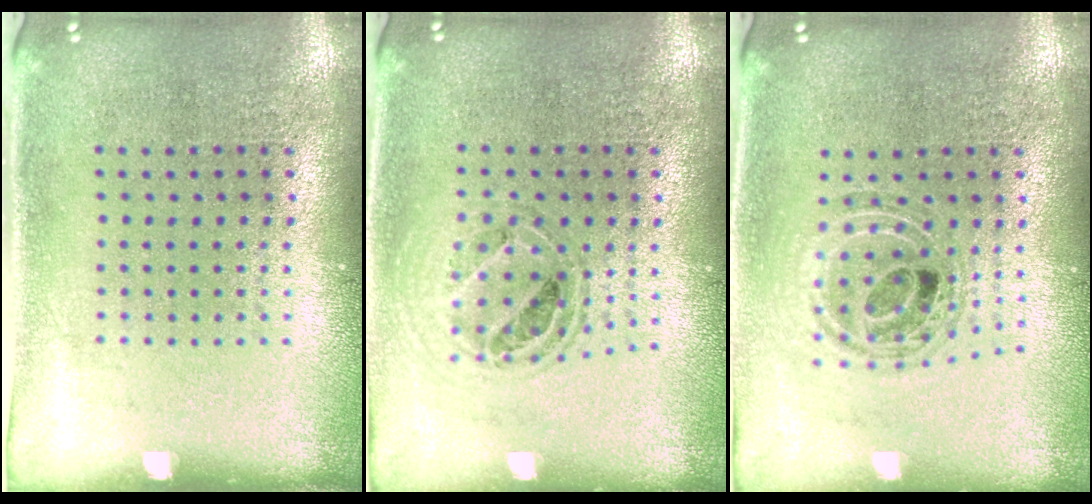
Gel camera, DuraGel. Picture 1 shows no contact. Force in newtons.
{"total": 0.8, "press": 0.7, "slide": 0.2}
{"total": 0.8, "press": 0.8, "slide": 0.1}